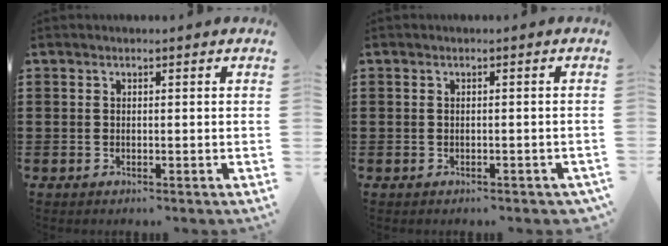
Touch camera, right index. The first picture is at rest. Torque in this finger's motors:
{"motor_torque": [1.33, 0.80, 0.17, 0.00]}